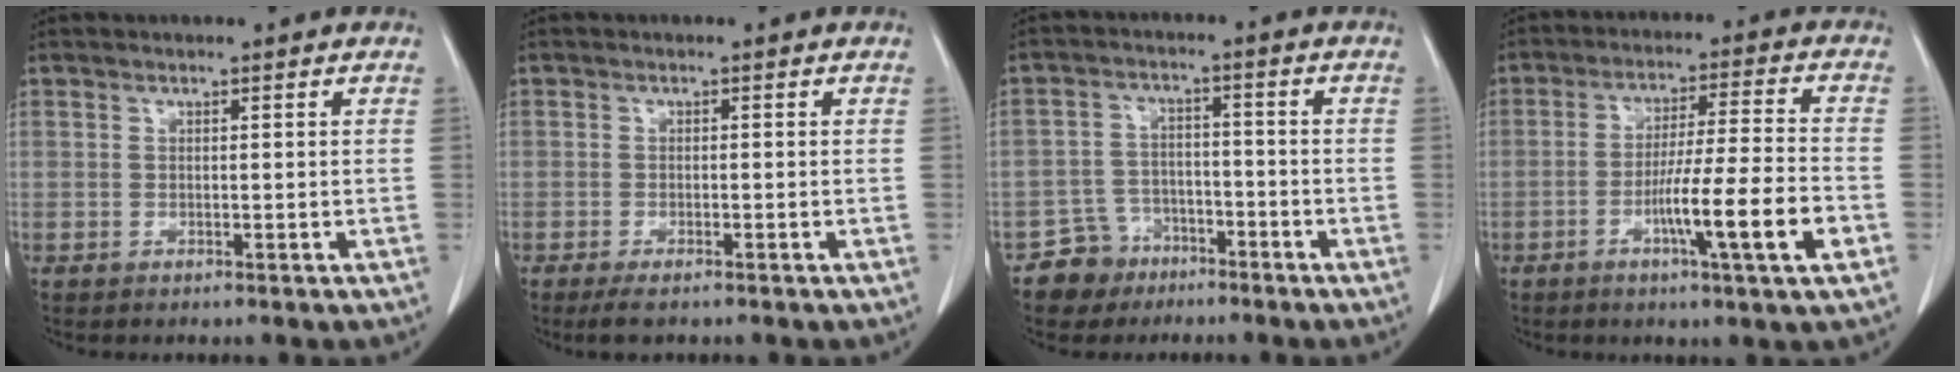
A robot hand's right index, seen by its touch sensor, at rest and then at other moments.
{"total": 2.4, "force": [-1.8, 0.5, 1.5], "torque": [-0.030, -0.007, -0.027]}
{"total": 5.9, "force": [-3.9, 4.4, -0.1], "torque": [0.009, 0.012, -0.065]}
{"total": 12.2, "force": [-4.4, -0.6, 11.4], "torque": [-0.190, -0.008, -0.075]}